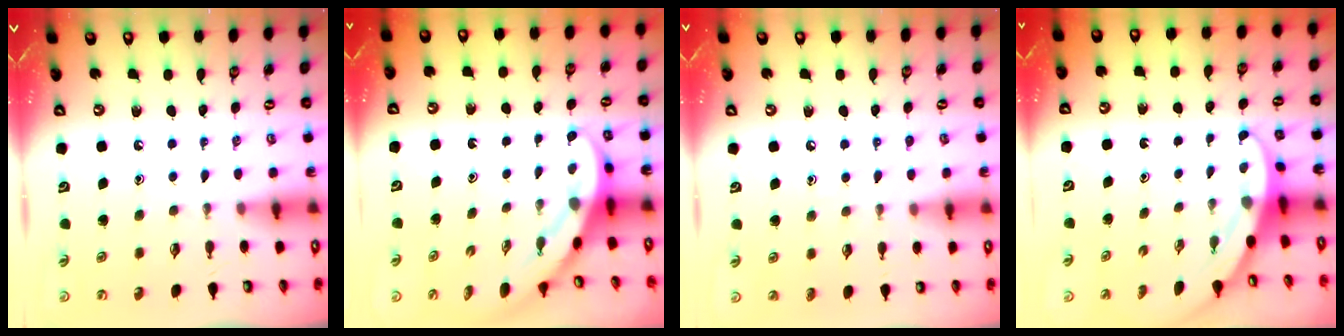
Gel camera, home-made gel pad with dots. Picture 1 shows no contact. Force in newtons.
{"total": 3.9, "press": 3.9, "slide": 0.6}
{"total": 5.6, "press": 5.6, "slide": 0.6}
{"total": 3.3, "press": 3.3, "slide": 0.1}